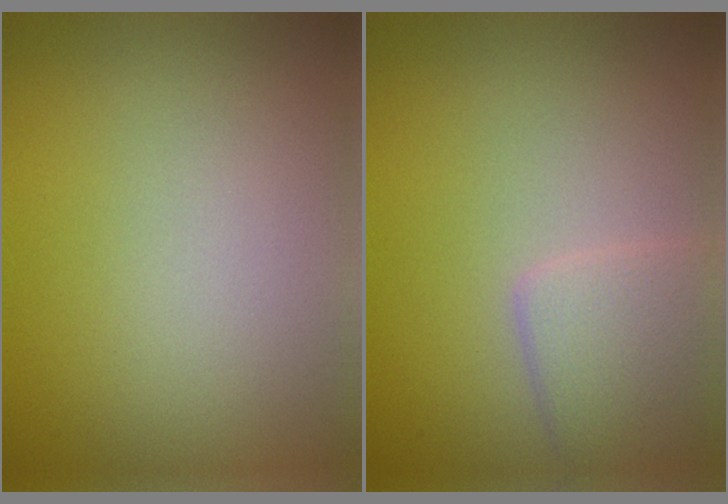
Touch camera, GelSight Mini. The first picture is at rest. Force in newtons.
{"total": 2.9, "press": 2.9, "slide": 0.2}